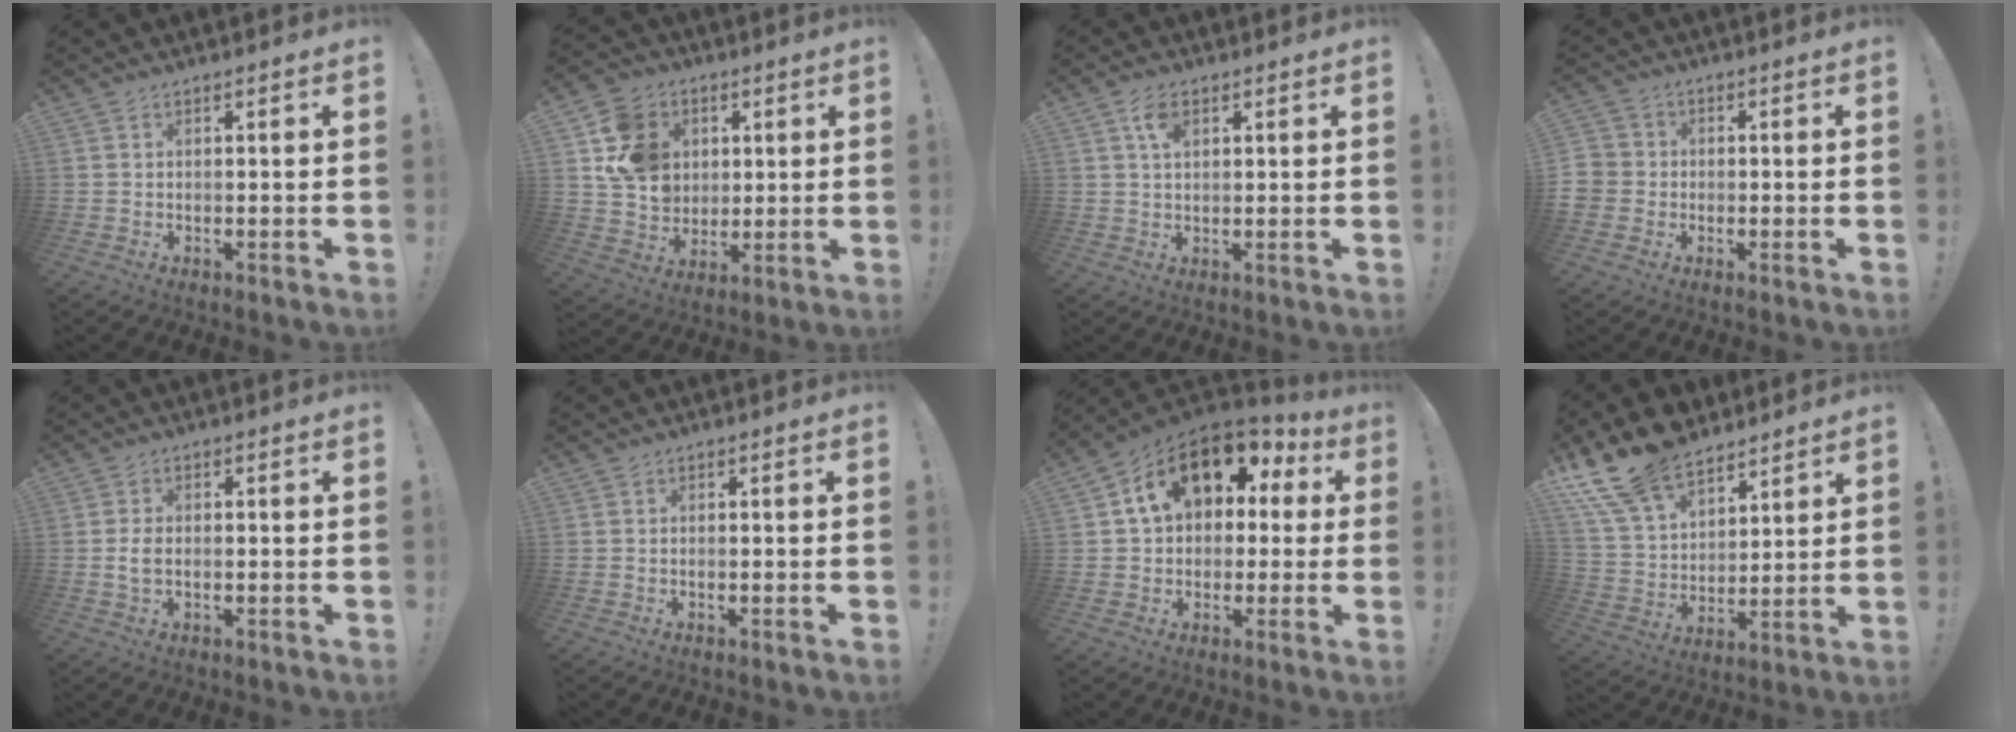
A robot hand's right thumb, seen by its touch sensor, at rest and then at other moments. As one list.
[{"total": 14.7, "force": [4.3, 12.5, 6.4], "torque": [-0.100, -0.006, 0.092]}, {"total": 4.9, "force": [2.3, 2.8, 3.3], "torque": [-0.048, -0.005, 0.038]}, {"total": 4.4, "force": [-0.6, 4.2, 1.3], "torque": [-0.028, 0.008, -0.011]}, {"total": 3.3, "force": [-0.3, 1.8, 2.7], "torque": [-0.048, 0.001, -0.008]}, {"total": 0.0}, {"total": 16.1, "force": [6.4, 10.7, 10.1], "torque": [-0.157, -0.020, 0.113]}, {"total": 17.4, "force": [13.2, 8.9, 7.0], "torque": [-0.132, -0.089, 0.250]}]